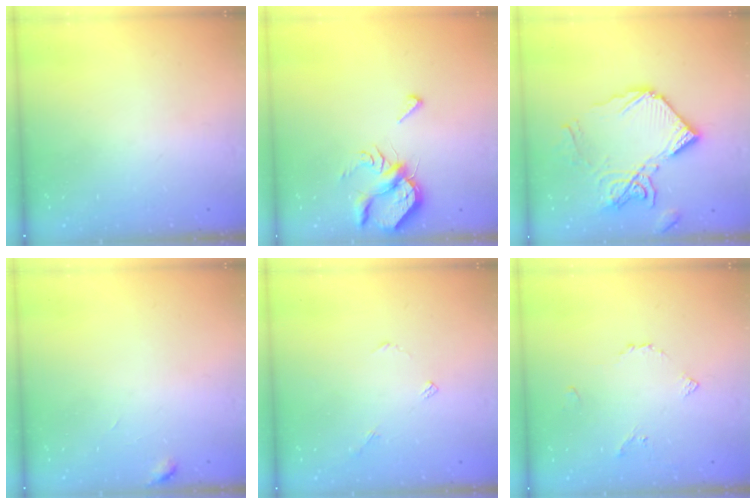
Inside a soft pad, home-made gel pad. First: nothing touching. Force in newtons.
{"total": 6.3, "press": 6.3, "slide": 0.9}
{"total": 14.4, "press": 14.4, "slide": 0.9}
{"total": 3.7, "press": 3.7, "slide": 0.3}
{"total": 3.6, "press": 3.6, "slide": 0.2}
{"total": 3.7, "press": 3.6, "slide": 0.8}